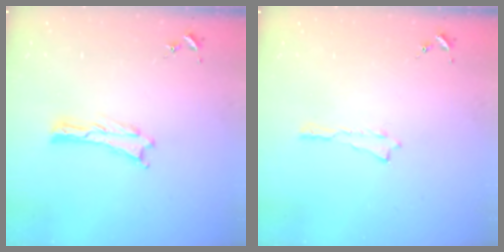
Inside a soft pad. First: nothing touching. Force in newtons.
{"total": 0.0}